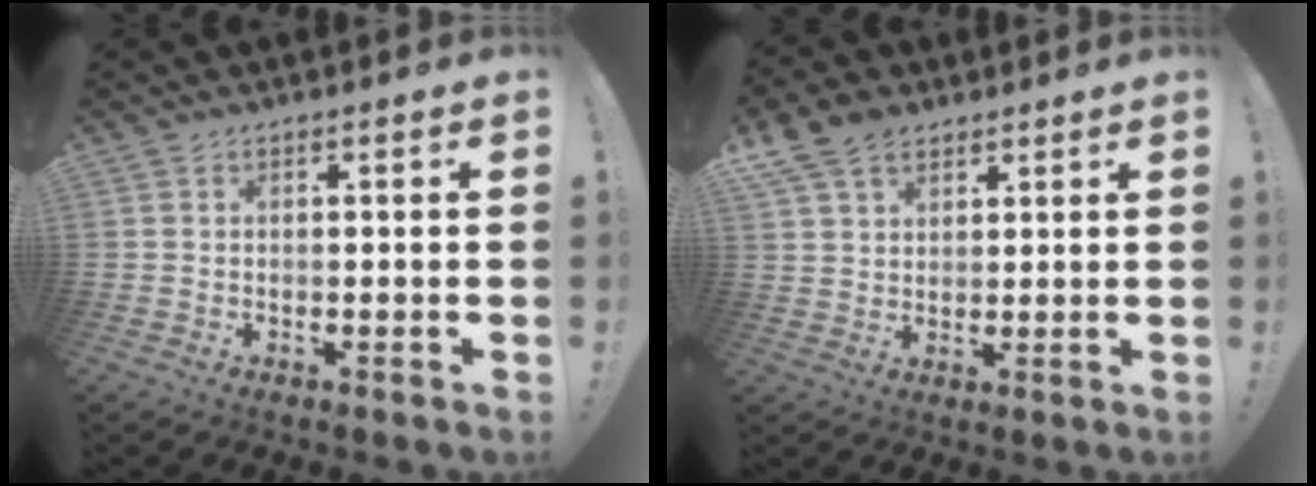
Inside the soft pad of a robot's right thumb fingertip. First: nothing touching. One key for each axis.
{"total": 8.9, "fx": 5.9, "fy": 5.7, "fz": 3.4, "tx": -0.059, "ty": -0.024, "tz": 0.117}